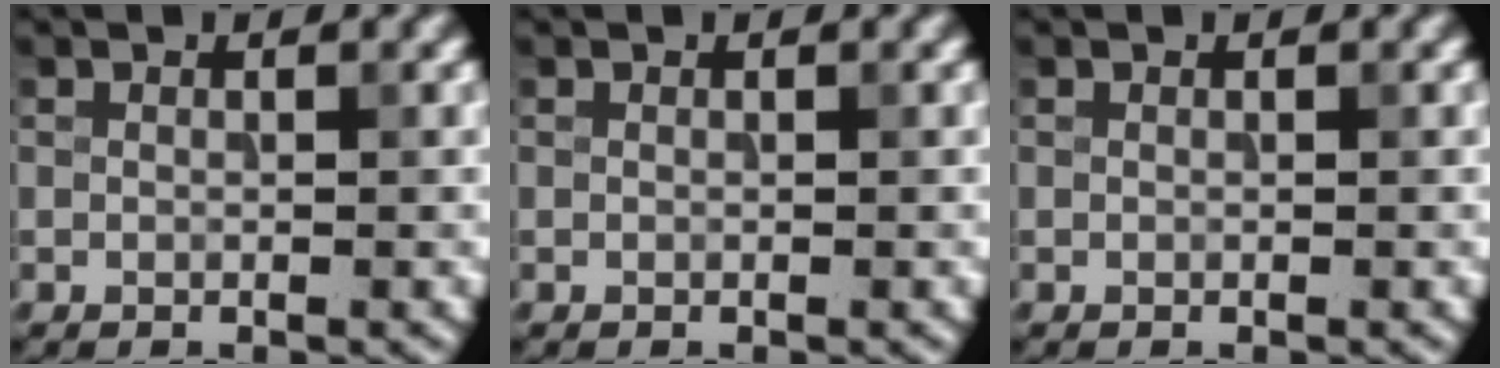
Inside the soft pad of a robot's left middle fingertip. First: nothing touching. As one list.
[{"total": 0.0}, {"total": 0.0}]